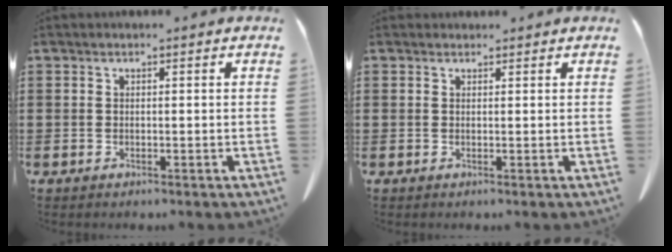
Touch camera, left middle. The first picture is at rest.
{"total": 0.8, "force": [0.7, 0.3, 0.1], "torque": [0.005, -0.004, 0.013]}